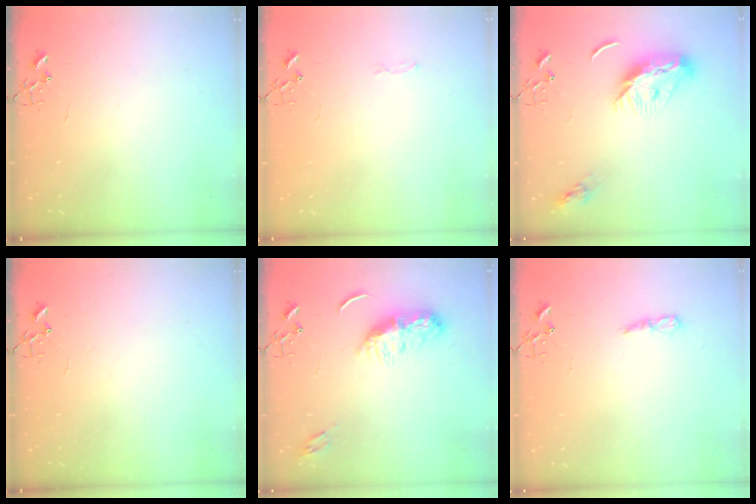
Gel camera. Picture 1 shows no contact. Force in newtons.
{"total": 2.8, "press": 2.8, "slide": 0.4}
{"total": 12.7, "press": 12.7, "slide": 0.3}
{"total": 0.0}
{"total": 10.4, "press": 10.4, "slide": 0.0}
{"total": 6.8, "press": 6.8, "slide": 0.5}